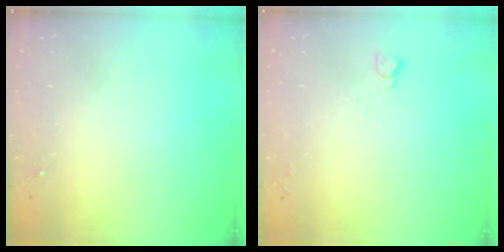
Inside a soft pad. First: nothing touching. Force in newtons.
{"total": 2.5, "press": 2.5, "slide": 0.2}